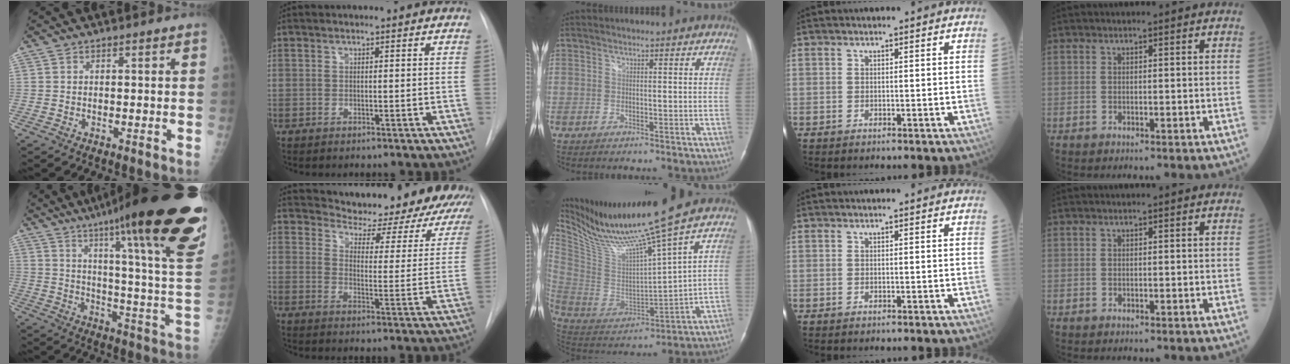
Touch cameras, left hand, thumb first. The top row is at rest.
{"thumb": {"total": 32.4, "force": [20.8, 3.4, 24.7], "torque": [-0.287, -0.086, 0.291]}, "index": {"total": 25.9, "force": [23.7, 6.1, 8.7], "torque": [-0.127, -0.096, 0.273]}, "middle": {"total": 16.4, "force": [13.5, -2.6, 9.0], "torque": [-0.177, -0.037, 0.257]}}